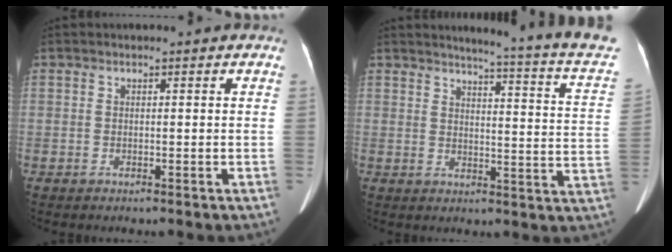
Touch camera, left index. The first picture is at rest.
{"total": 17.1, "force": [15.5, -1.0, 7.2], "torque": [-0.095, -0.090, 0.158]}